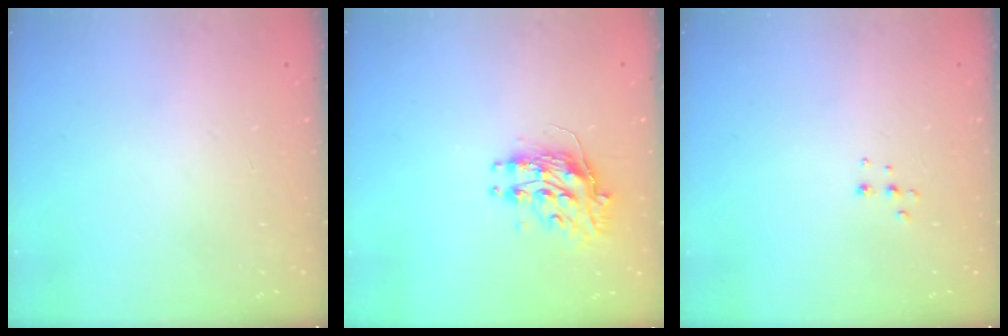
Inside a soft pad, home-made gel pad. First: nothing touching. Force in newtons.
{"total": 9.3, "press": 9.3, "slide": 0.5}
{"total": 3.9, "press": 3.9, "slide": 0.6}